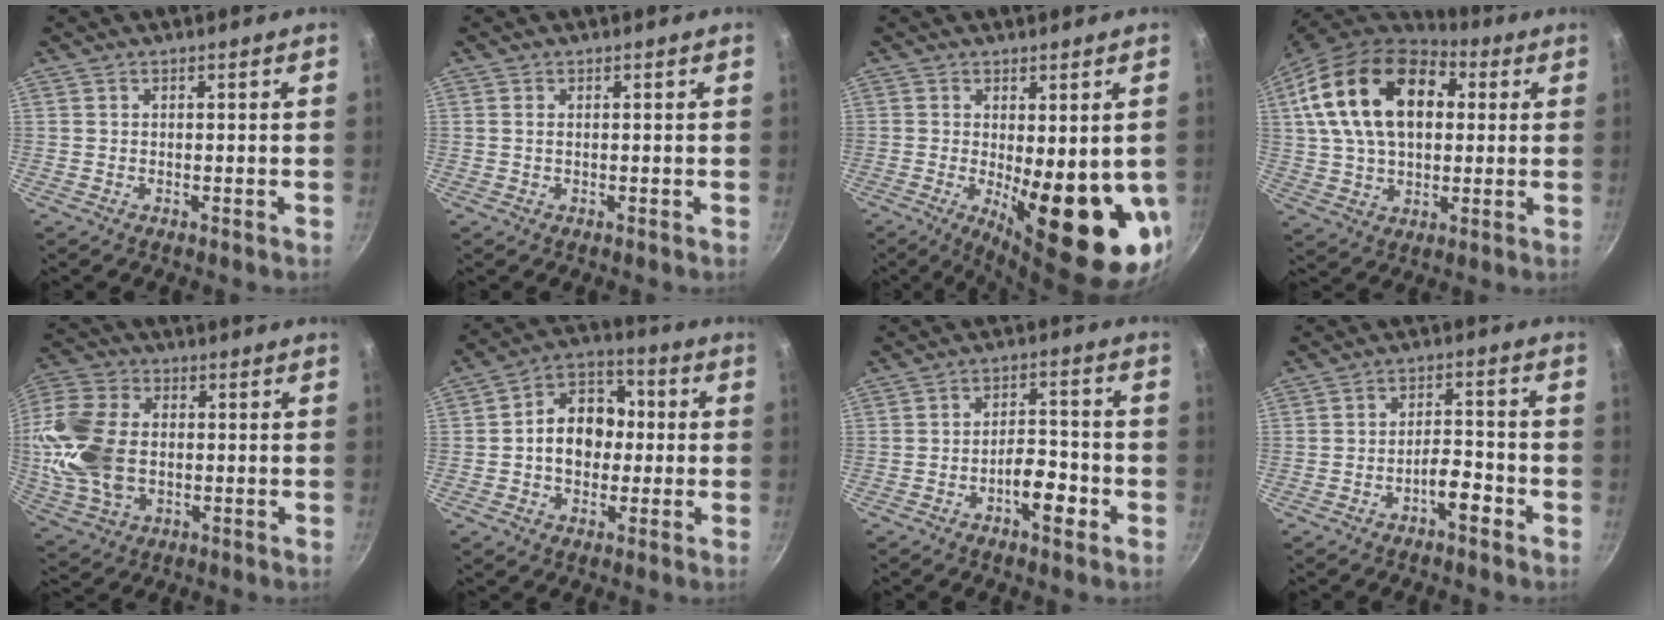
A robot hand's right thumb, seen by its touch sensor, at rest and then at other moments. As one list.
[{"total": 0.7, "force": [0.1, 0.3, 0.6], "torque": [-0.013, 0.001, 0.001]}, {"total": 17.0, "force": [-2.4, 5.6, 15.9], "torque": [-0.194, -0.032, -0.019]}, {"total": 22.4, "force": [6.0, 14.2, 16.2], "torque": [-0.266, 0.014, 0.095]}, {"total": 17.6, "force": [-0.3, 12.0, 12.9], "torque": [-0.254, 0.015, -0.006]}, {"total": 12.5, "force": [-0.1, 9.5, 8.1], "torque": [-0.080, 0.030, -0.019]}, {"total": 7.2, "force": [-3.2, 3.1, 5.6], "torque": [-0.071, 0.031, -0.053]}, {"total": 5.0, "force": [-3.0, 1.8, 3.7], "torque": [-0.051, 0.033, -0.047]}]